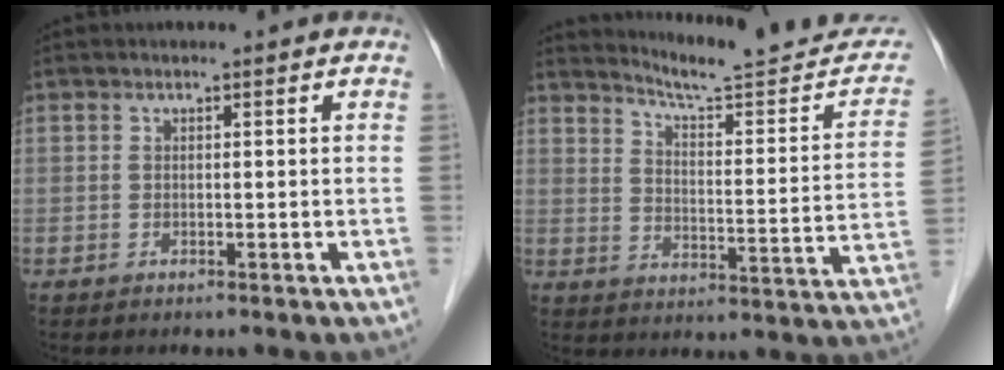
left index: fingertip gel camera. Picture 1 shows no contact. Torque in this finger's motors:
{"motor_torque": [-0.16, -0.20, 0.03, 0.02]}